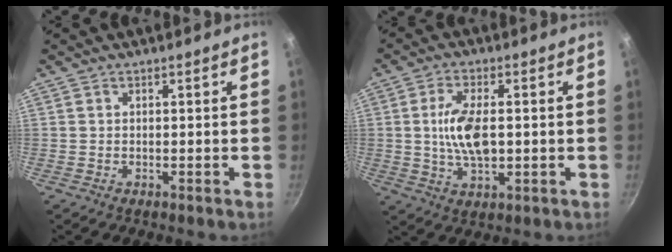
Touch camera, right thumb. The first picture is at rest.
{"total": 9.4, "force": [0.3, 4.5, 8.2], "torque": [-0.153, 0.003, 0.007]}